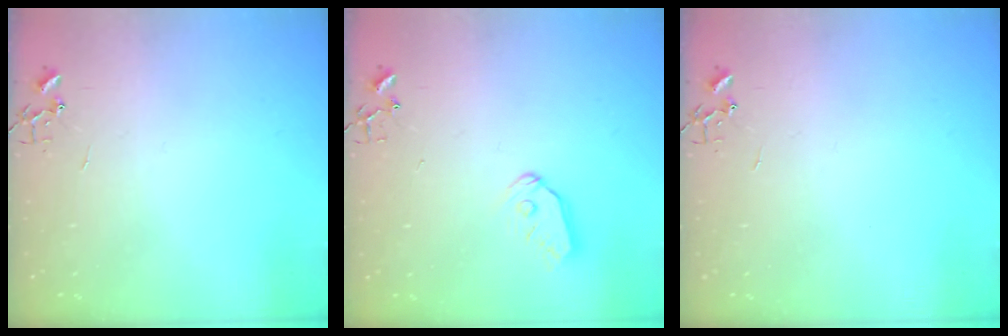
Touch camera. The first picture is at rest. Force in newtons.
{"total": 7.7, "press": 7.7, "slide": 0.4}
{"total": 0.0}